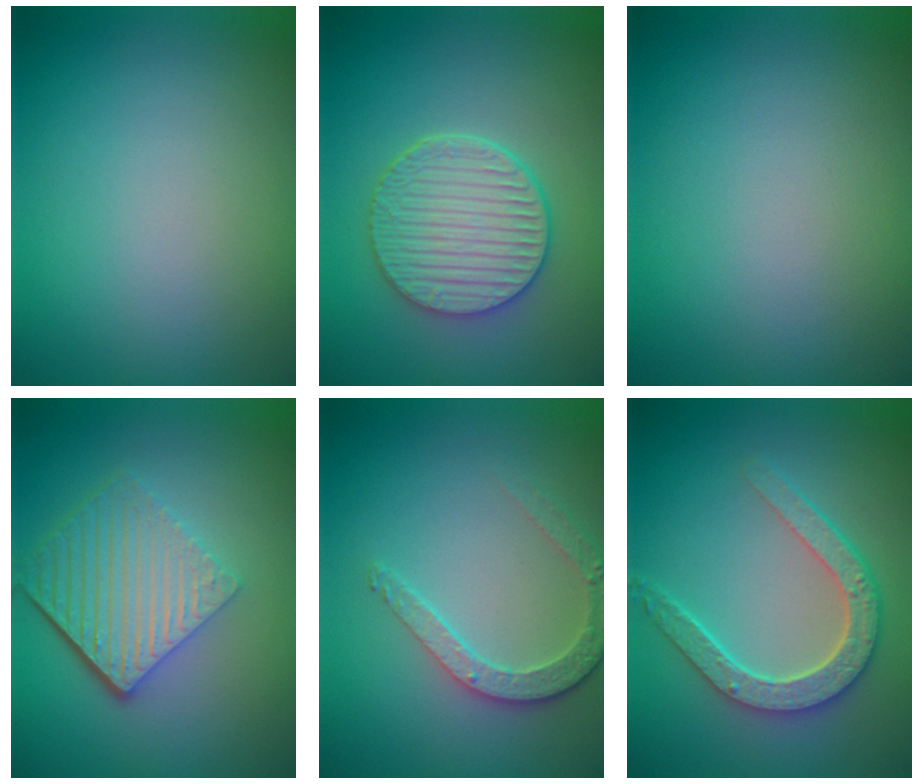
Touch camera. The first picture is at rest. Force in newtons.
{"total": 5.5, "press": 4.5, "slide": 3.1}
{"total": 0.0}
{"total": 6.5, "press": 4.4, "slide": 4.8}
{"total": 2.8, "press": 2.5, "slide": 1.2}
{"total": 4.6, "press": 3.7, "slide": 2.7}